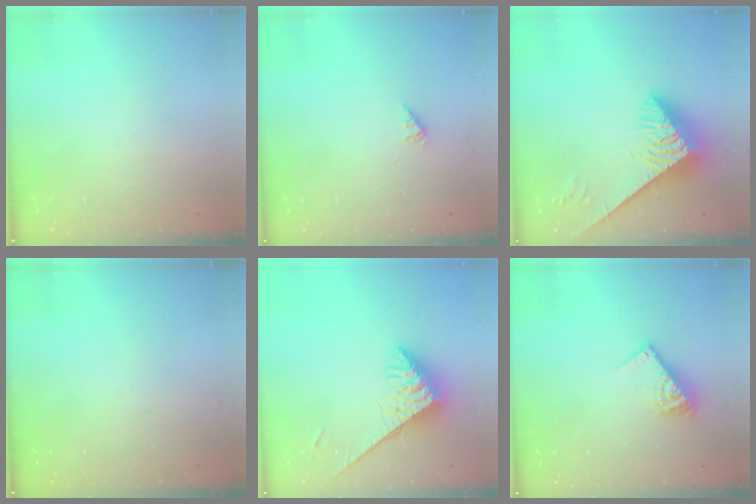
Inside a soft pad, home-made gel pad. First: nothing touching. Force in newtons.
{"total": 1.1, "press": 1.1, "slide": 0.1}
{"total": 4.7, "press": 4.7, "slide": 0.7}
{"total": 0.0}
{"total": 4.9, "press": 4.9, "slide": 0.8}
{"total": 8.9, "press": 8.9, "slide": 0.5}